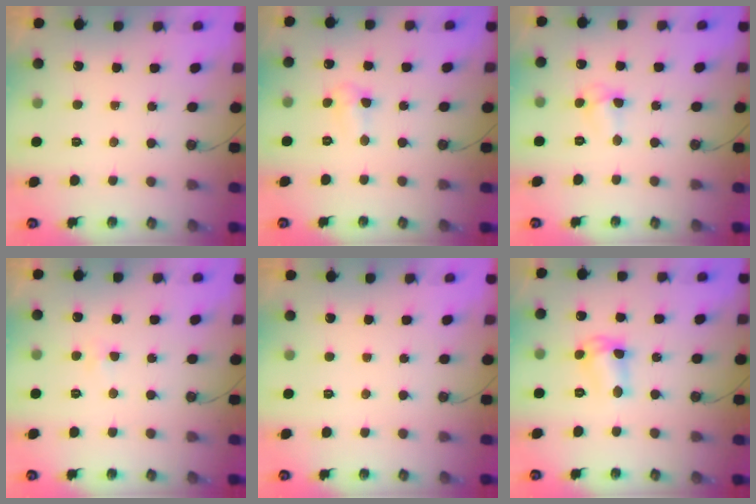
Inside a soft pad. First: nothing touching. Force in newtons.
{"total": 4.0, "press": 4.0, "slide": 0.6}
{"total": 4.7, "press": 4.6, "slide": 0.5}
{"total": 2.9, "press": 2.8, "slide": 0.6}
{"total": 0.0}
{"total": 8.8, "press": 8.7, "slide": 0.7}